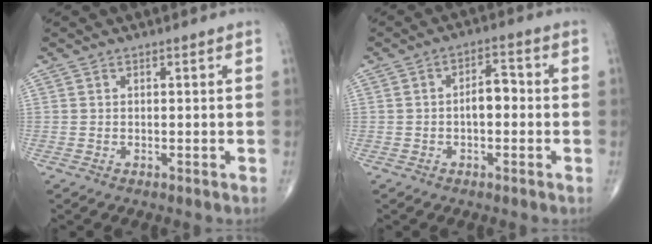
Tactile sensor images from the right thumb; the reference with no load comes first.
{"total": 7.2, "force": [-0.9, 3.9, 6.0], "torque": [-0.077, 0.028, -0.023]}